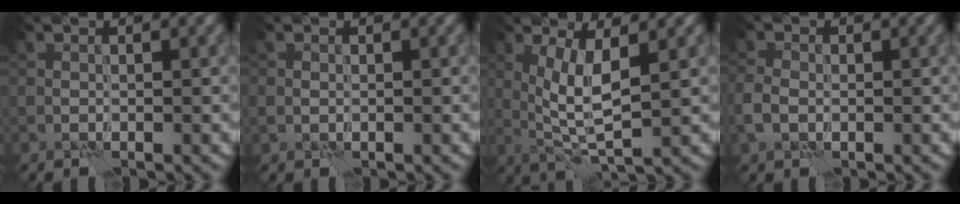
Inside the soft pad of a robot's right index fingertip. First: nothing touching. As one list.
[{"total": 1.1, "force": [0.3, 1.1, 0.2], "torque": [-0.001, -0.002, 0.006]}, {"total": 4.7, "force": [1.1, 1.4, 4.3], "torque": [-0.088, -0.007, 0.025]}, {"total": 2.1, "force": [-0.3, 1.7, 1.1], "torque": [-0.029, -0.001, -0.014]}]